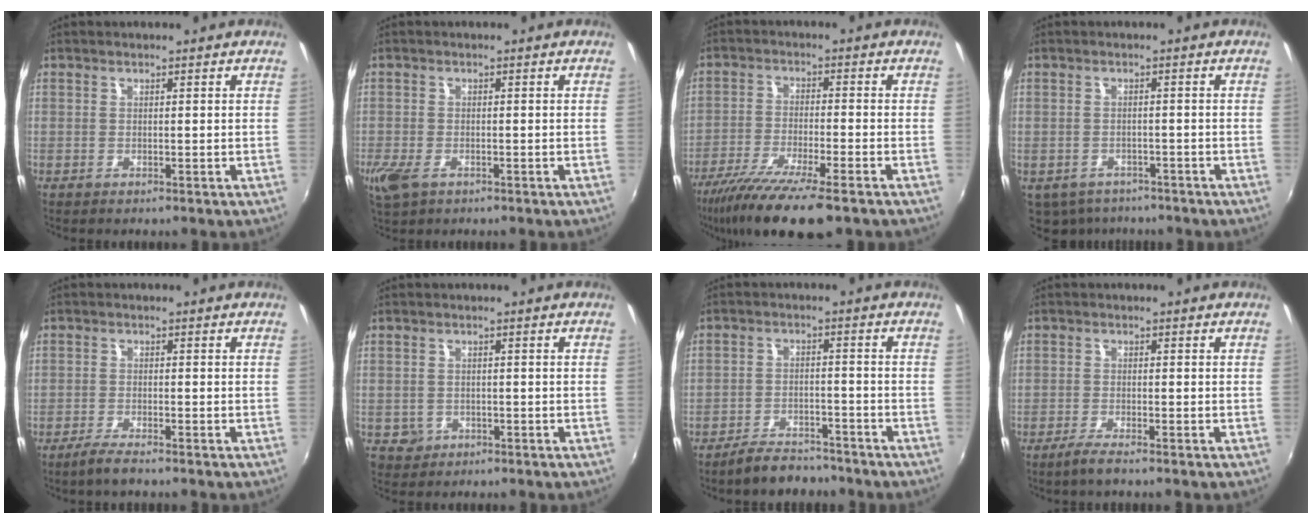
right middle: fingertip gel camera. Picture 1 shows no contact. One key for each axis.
{"total": 5.3, "fx": -2.8, "fy": 3.0, "fz": 3.4, "tx": -0.082, "ty": -0.017, "tz": -0.053}
{"total": 14.1, "fx": -10.3, "fy": 1.9, "fz": 9.4, "tx": -0.191, "ty": -0.043, "tz": -0.180}
{"total": 7.2, "fx": -5.3, "fy": 4.2, "fz": 2.6, "tx": -0.064, "ty": -0.021, "tz": -0.073}
{"total": 3.2, "fx": -2.6, "fy": 0.2, "fz": 1.8, "tx": -0.055, "ty": -0.005, "tz": -0.054}
{"total": 2.9, "fx": -0.9, "fy": 2.7, "fz": 0.7, "tx": -0.020, "ty": -0.001, "tz": -0.010}
{"total": 6.9, "fx": -6.1, "fy": 2.5, "fz": 2.1, "tx": -0.057, "ty": 0.011, "tz": -0.089}
{"total": 2.8, "fx": -2.2, "fy": -0.1, "fz": 1.8, "tx": -0.049, "ty": -0.006, "tz": -0.047}